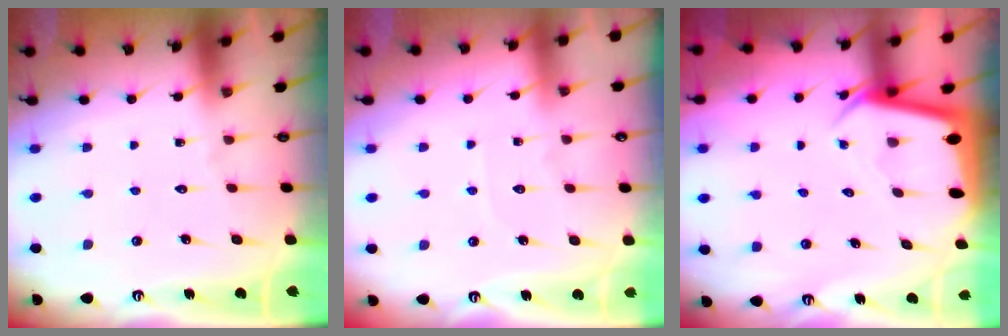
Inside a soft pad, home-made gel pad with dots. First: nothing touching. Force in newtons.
{"total": 2.5, "press": 2.5, "slide": 0.3}
{"total": 2.4, "press": 2.4, "slide": 0.1}